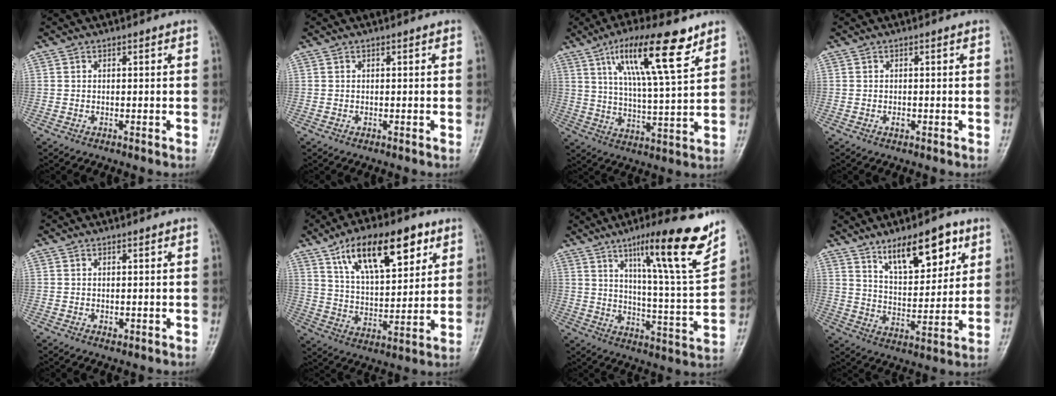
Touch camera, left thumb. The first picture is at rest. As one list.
[{"total": 0.0}, {"total": 15.8, "force": [8.7, 3.3, 12.8], "torque": [-0.208, -0.031, 0.152]}, {"total": 0.8, "force": [-0.2, 0.6, 0.6], "torque": [-0.006, 0.000, -0.003]}, {"total": 0.9, "force": [-0.1, 0.6, 0.7], "torque": [-0.005, -0.001, 0.001]}, {"total": 18.0, "force": [9.4, 7.7, 13.3], "torque": [-0.180, -0.030, 0.163]}, {"total": 18.3, "force": [11.4, 1.7, 14.2], "torque": [-0.191, -0.063, 0.173]}, {"total": 13.4, "force": [7.8, 5.5, 9.4], "torque": [-0.116, -0.041, 0.134]}]